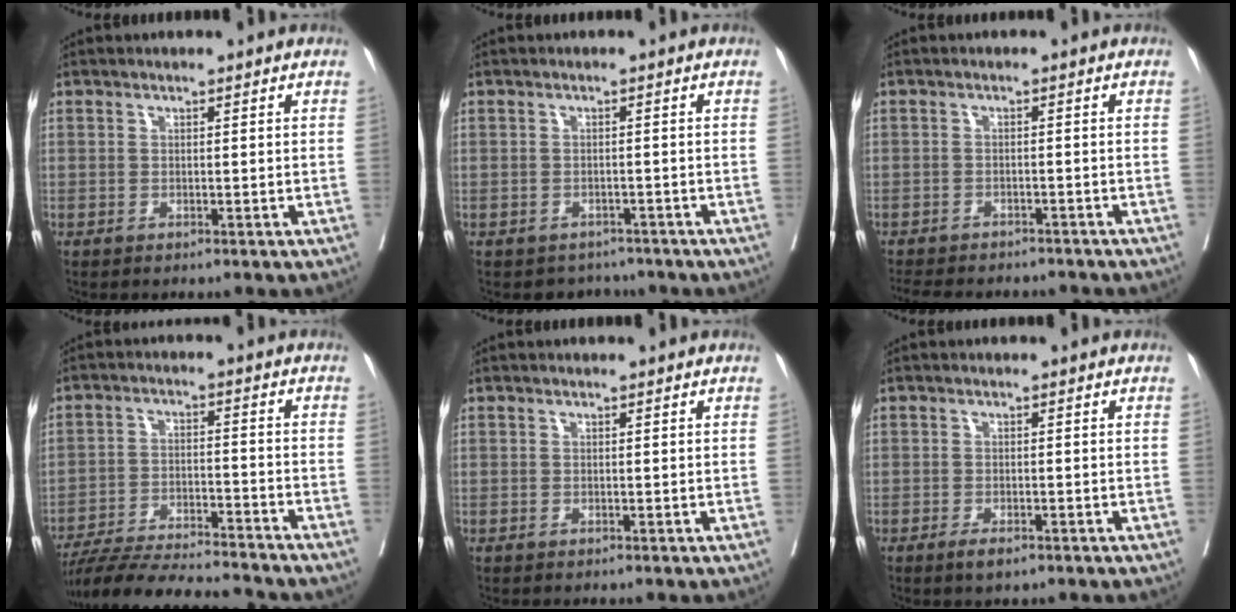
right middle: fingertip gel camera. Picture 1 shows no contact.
{"total": 2.8, "force": [-2.4, 1.4, -0.3], "torque": [0.003, 0.009, -0.033]}
{"total": 12.0, "force": [-10.7, 3.5, 4.2], "torque": [-0.083, -0.001, -0.135]}
{"total": 16.5, "force": [-15.2, 0.8, 6.6], "torque": [-0.113, -0.022, -0.237]}
{"total": 0.0}
{"total": 2.2, "force": [-1.3, 0.7, 1.5], "torque": [-0.028, -0.002, -0.019]}